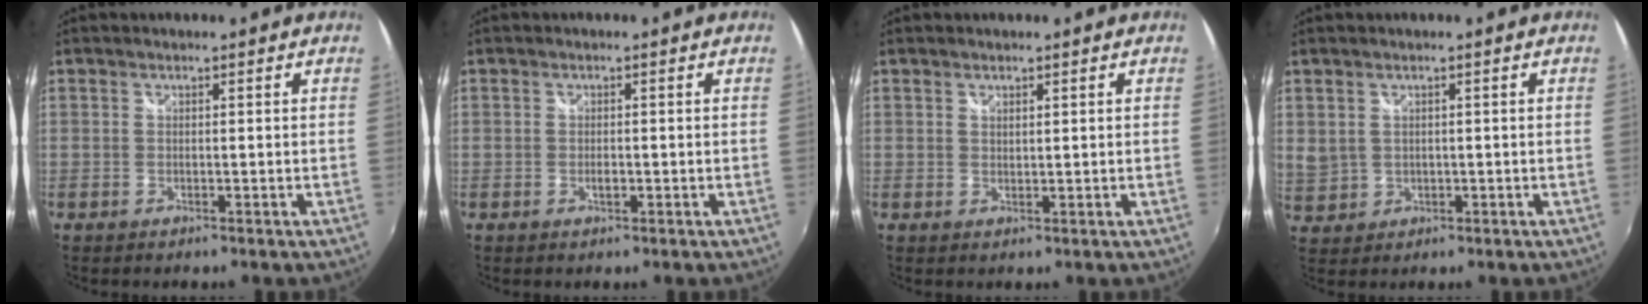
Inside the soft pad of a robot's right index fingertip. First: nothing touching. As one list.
[{"total": 1.1, "force": [-0.3, 0.6, 0.8], "torque": [-0.013, -0.002, -0.005]}, {"total": 1.0, "force": [0.8, 0.4, 0.4], "torque": [-0.004, 0.000, 0.013]}, {"total": 3.2, "force": [0.5, 3.0, 1.0], "torque": [-0.020, 0.004, 0.018]}]